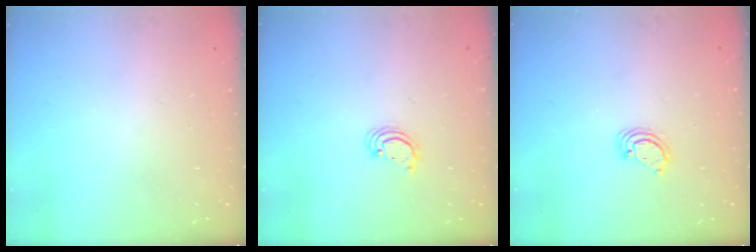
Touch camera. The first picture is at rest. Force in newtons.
{"total": 2.2, "press": 2.2, "slide": 0.2}
{"total": 2.9, "press": 2.9, "slide": 0.3}